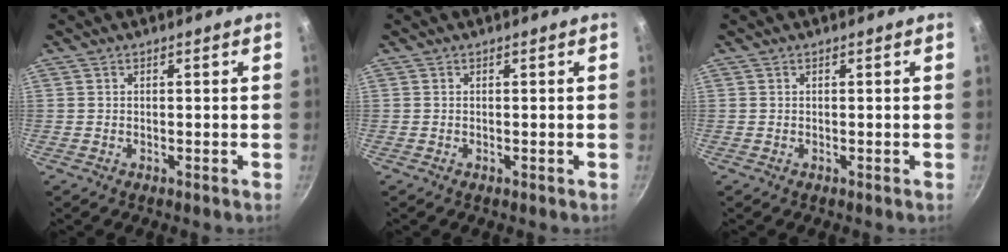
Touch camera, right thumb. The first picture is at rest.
{"total": 0.0}
{"total": 0.0}